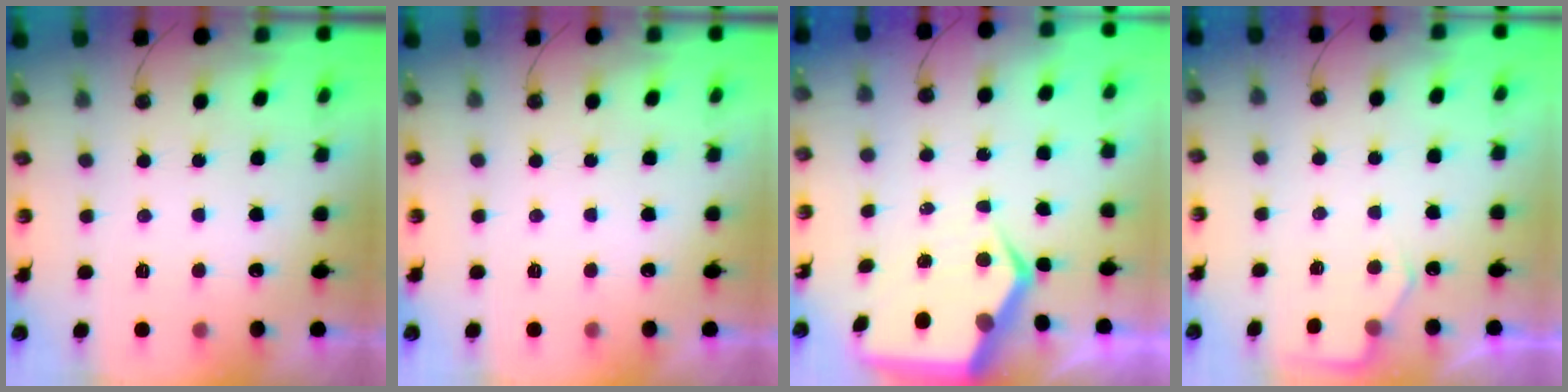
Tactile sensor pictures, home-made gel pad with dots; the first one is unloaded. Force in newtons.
{"total": 0.0}
{"total": 8.0, "press": 7.9, "slide": 1.0}
{"total": 3.9, "press": 3.9, "slide": 0.5}